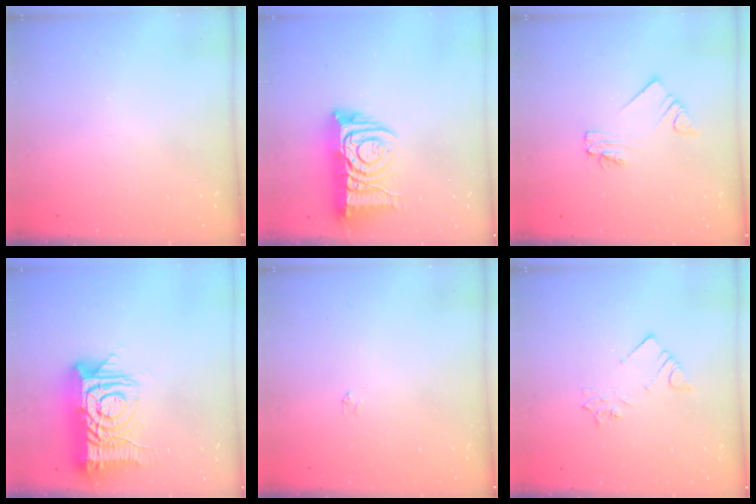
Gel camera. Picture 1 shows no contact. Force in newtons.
{"total": 13.5, "press": 13.4, "slide": 1.5}
{"total": 2.0, "press": 2.0, "slide": 0.1}
{"total": 16.0, "press": 15.9, "slide": 1.6}
{"total": 2.2, "press": 2.2, "slide": 0.3}
{"total": 3.3, "press": 3.3, "slide": 0.3}